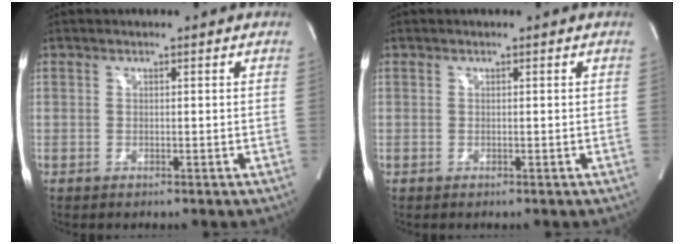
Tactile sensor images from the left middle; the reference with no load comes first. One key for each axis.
{"total": 0.0}